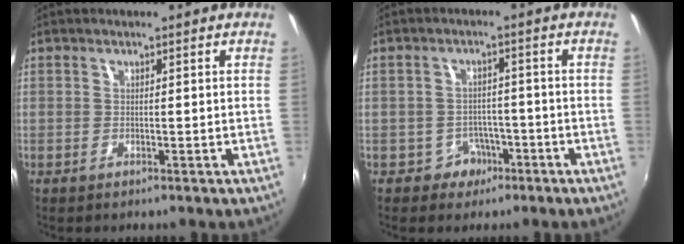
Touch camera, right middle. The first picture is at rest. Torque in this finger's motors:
{"motor_torque": [0.08, -0.15, -0.06, -0.02]}